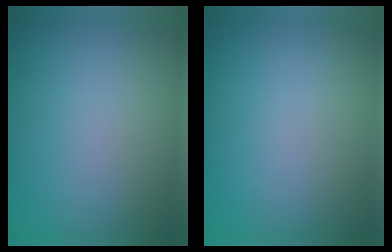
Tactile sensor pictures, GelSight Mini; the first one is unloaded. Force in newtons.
{"total": 0.0}